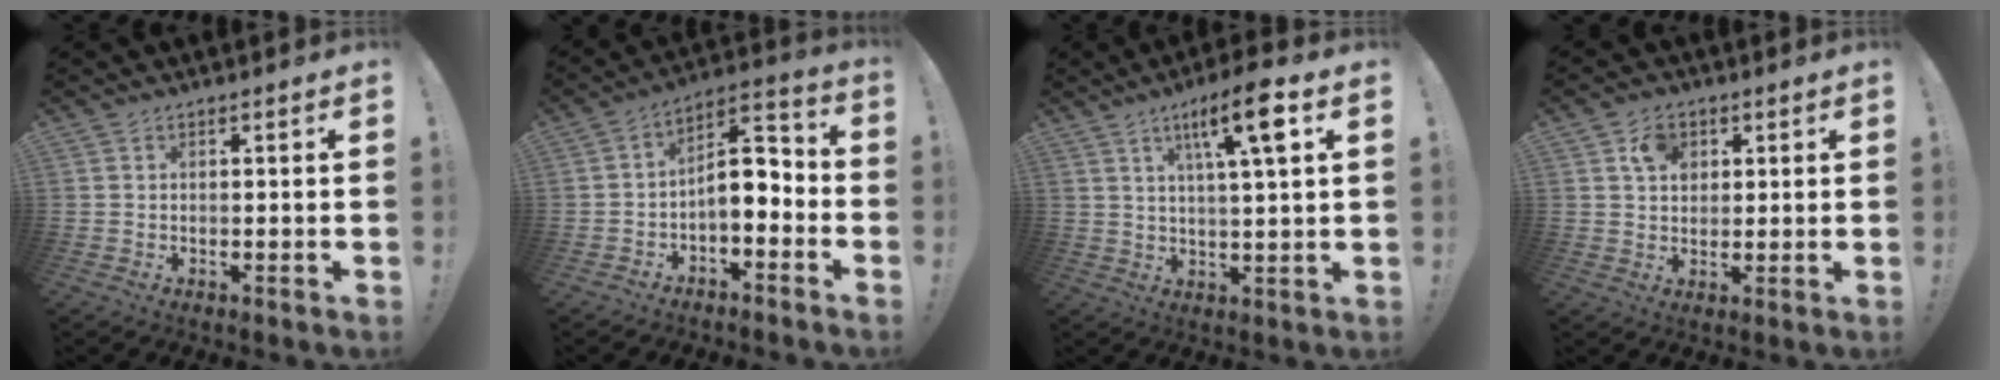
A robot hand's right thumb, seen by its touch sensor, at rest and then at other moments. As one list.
[{"total": 8.6, "force": [-2.2, 5.0, 6.6], "torque": [-0.107, 0.013, -0.035]}, {"total": 11.2, "force": [4.8, 1.6, 10.0], "torque": [-0.164, -0.010, 0.070]}, {"total": 6.7, "force": [2.9, 5.0, 3.3], "torque": [-0.051, 0.000, 0.054]}]